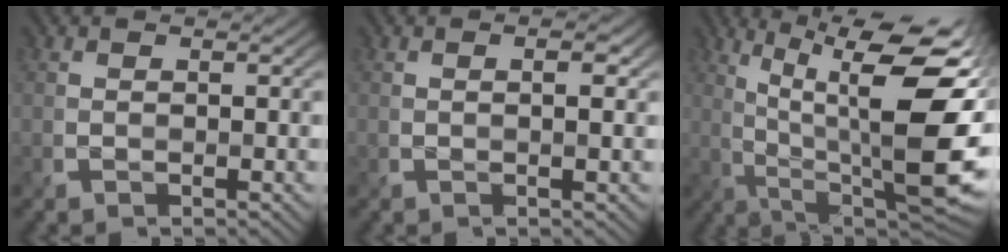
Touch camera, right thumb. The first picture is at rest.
{"total": 1.6, "force": [0.0, 0.2, 1.6], "torque": [-0.024, -0.001, -0.001]}
{"total": 16.4, "force": [2.3, 4.1, 15.6], "torque": [-0.260, 0.013, 0.048]}